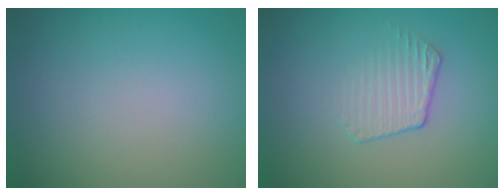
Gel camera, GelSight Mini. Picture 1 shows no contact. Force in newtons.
{"total": 1.8, "press": 1.1, "slide": 1.4}